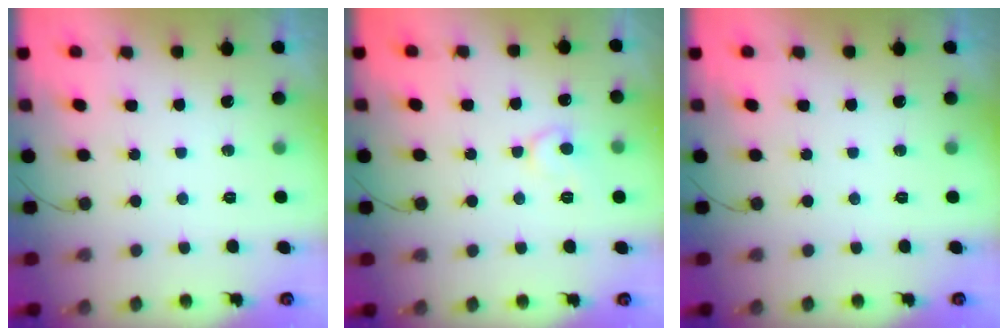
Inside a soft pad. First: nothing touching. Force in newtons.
{"total": 7.4, "press": 7.4, "slide": 0.7}
{"total": 0.0}